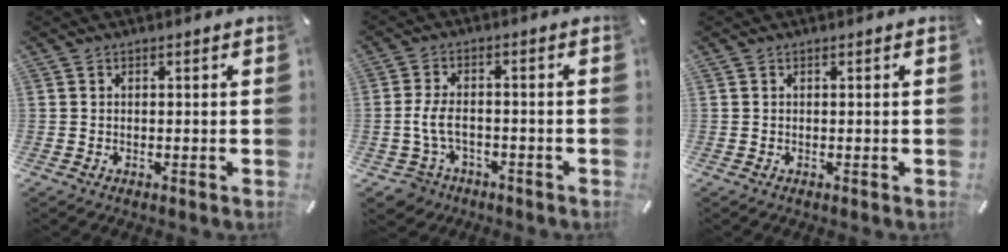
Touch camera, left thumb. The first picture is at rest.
{"total": 6.6, "force": [-1.9, 4.7, 4.3], "torque": [-0.101, 0.012, -0.038]}
{"total": 0.0}